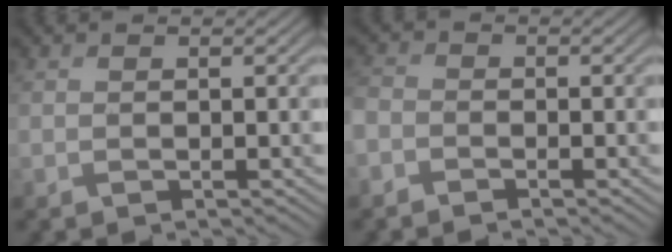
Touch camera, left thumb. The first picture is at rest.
{"total": 2.4, "force": [-1.7, 1.5, 0.8], "torque": [-0.024, -0.001, -0.049]}